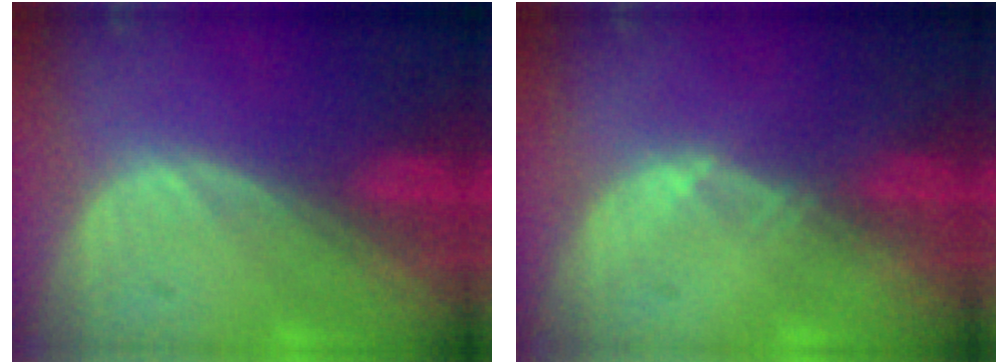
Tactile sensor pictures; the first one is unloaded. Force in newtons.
{"total": 0.6, "press": 0.5, "slide": 0.3}